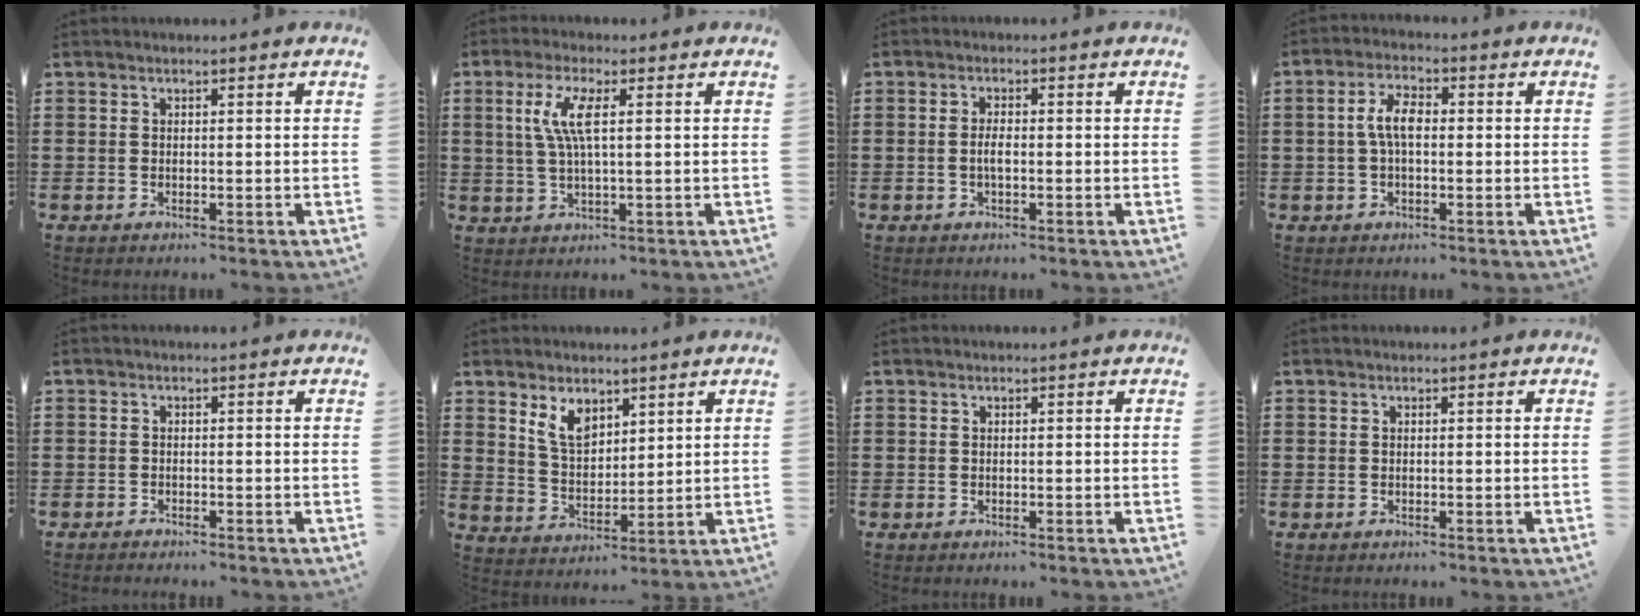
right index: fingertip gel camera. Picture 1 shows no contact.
{"total": 5.4, "force": [1.2, 0.9, 5.1], "torque": [-0.117, -0.004, 0.014]}
{"total": 2.0, "force": [-0.3, 0.7, 1.8], "torque": [-0.042, -0.001, -0.009]}
{"total": 5.0, "force": [0.0, 2.2, 4.5], "torque": [-0.100, 0.003, -0.007]}
{"total": 0.9, "force": [-0.9, 0.2, 0.0], "torque": [-0.001, 0.003, -0.019]}
{"total": 5.8, "force": [3.7, 3.2, 3.1], "torque": [-0.074, 0.003, 0.069]}
{"total": 0.0}
{"total": 0.0}